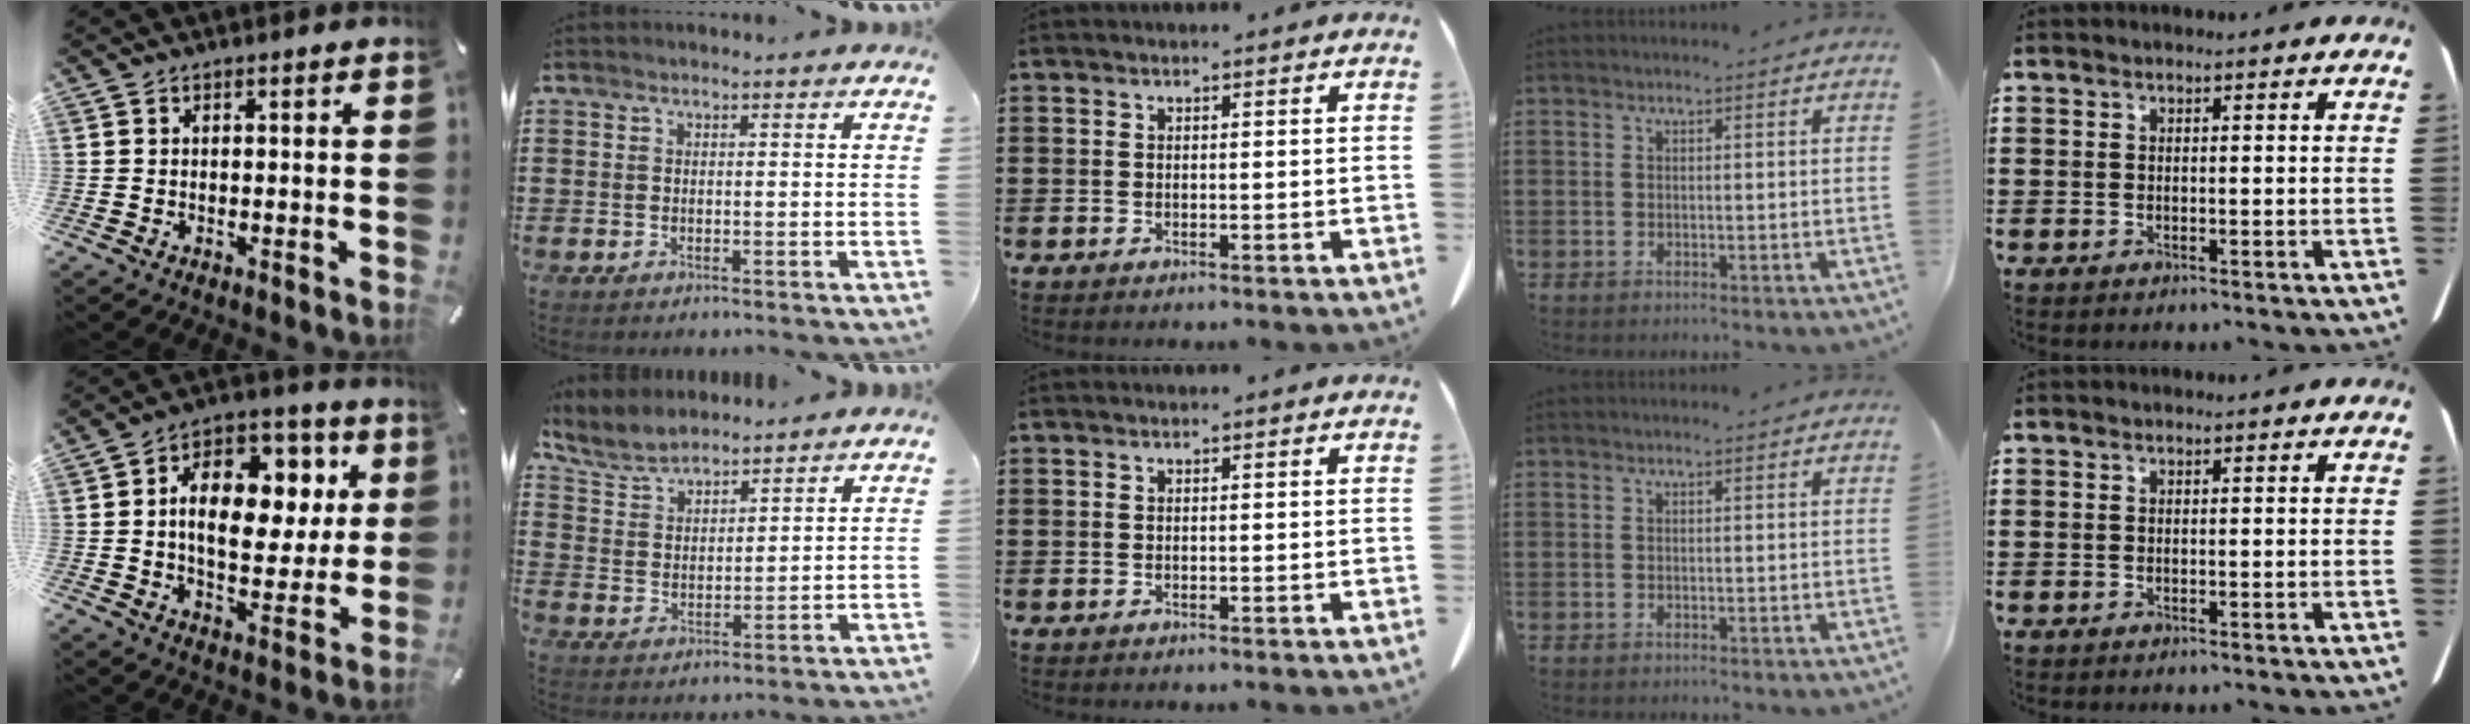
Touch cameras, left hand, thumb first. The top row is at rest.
{"thumb": {"total": 15.4, "force": [3.2, 10.3, 11.0], "torque": [-0.174, -0.011, 0.060]}, "index": {"total": 5.0, "force": [4.7, 1.2, 1.2], "torque": [-0.042, -0.012, 0.086]}}